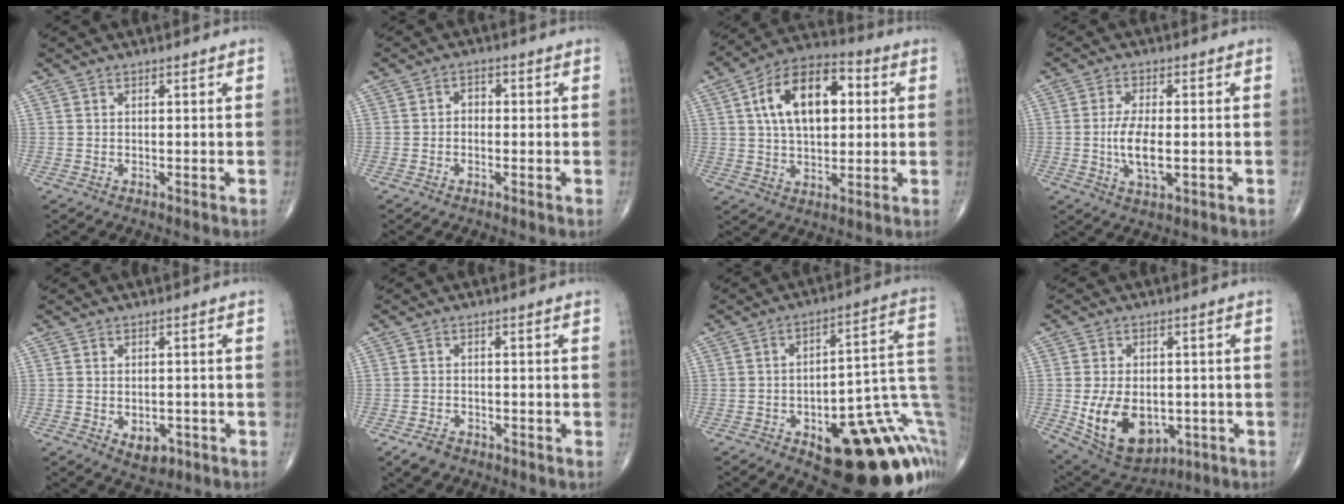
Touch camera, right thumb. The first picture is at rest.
{"total": 2.1, "force": [-0.4, 1.6, 1.3], "torque": [-0.006, 0.011, -0.015]}
{"total": 16.6, "force": [3.6, 9.5, 13.2], "torque": [-0.203, 0.018, 0.052]}
{"total": 7.2, "force": [-0.9, 3.0, 6.5], "torque": [-0.130, -0.006, -0.016]}
{"total": 4.5, "force": [-1.6, 3.0, 2.9], "torque": [-0.032, 0.007, -0.013]}
{"total": 5.0, "force": [-3.2, 3.2, 2.1], "torque": [-0.034, 0.009, -0.050]}
{"total": 25.1, "force": [-7.4, 10.1, 21.8], "torque": [-0.191, 0.056, -0.084]}
{"total": 14.9, "force": [-3.4, 9.9, 10.5], "torque": [-0.159, 0.000, -0.029]}